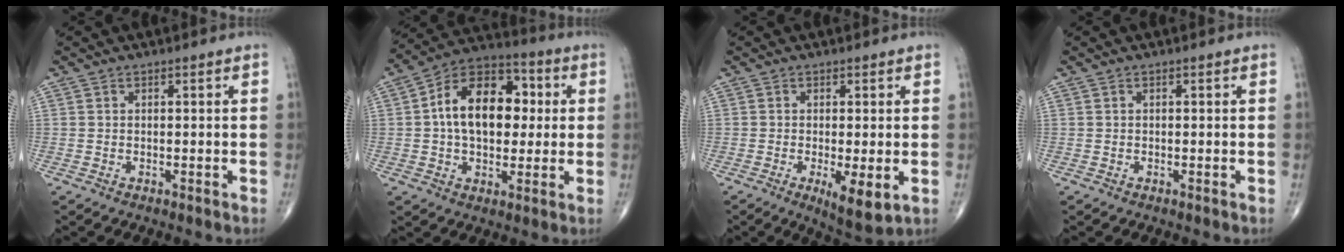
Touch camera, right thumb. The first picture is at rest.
{"total": 16.8, "force": [1.8, 10.6, 12.8], "torque": [-0.173, 0.026, 0.019]}
{"total": 6.4, "force": [-1.6, 1.9, 6.0], "torque": [-0.094, -0.020, -0.023]}
{"total": 0.0}